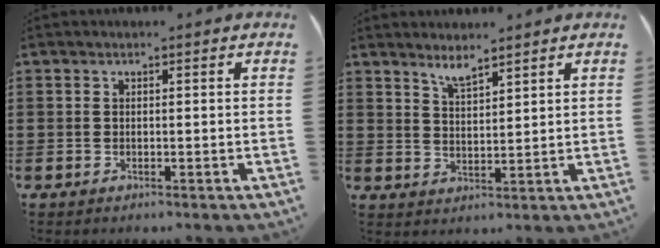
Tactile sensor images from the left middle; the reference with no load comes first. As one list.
[{"total": 3.2, "force": [3.0, -0.1, 1.2], "torque": [-0.030, -0.009, 0.055]}]